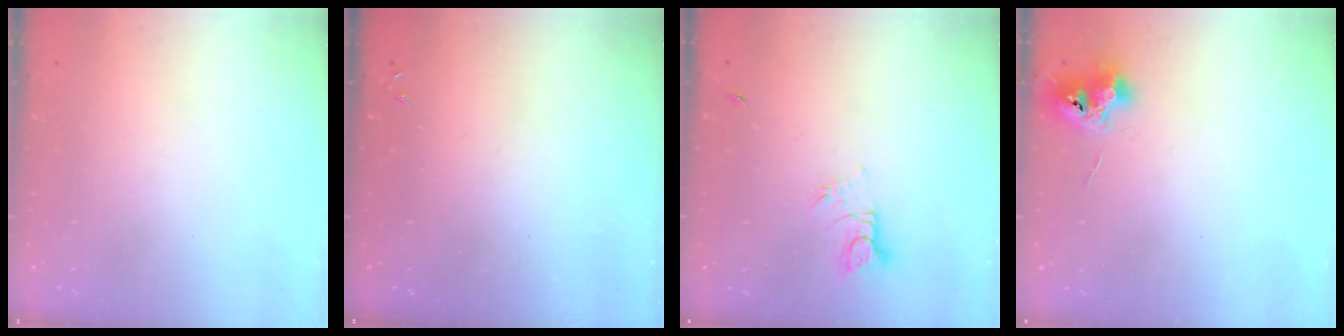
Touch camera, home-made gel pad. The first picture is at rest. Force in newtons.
{"total": 0.0}
{"total": 3.8, "press": 3.8, "slide": 0.4}
{"total": 9.1, "press": 9.1, "slide": 0.4}